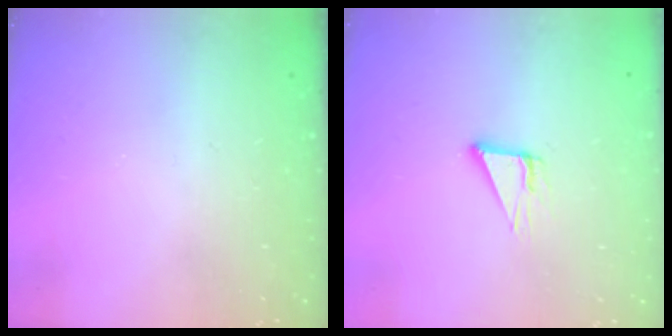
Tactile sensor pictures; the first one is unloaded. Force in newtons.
{"total": 4.6, "press": 4.6, "slide": 0.2}